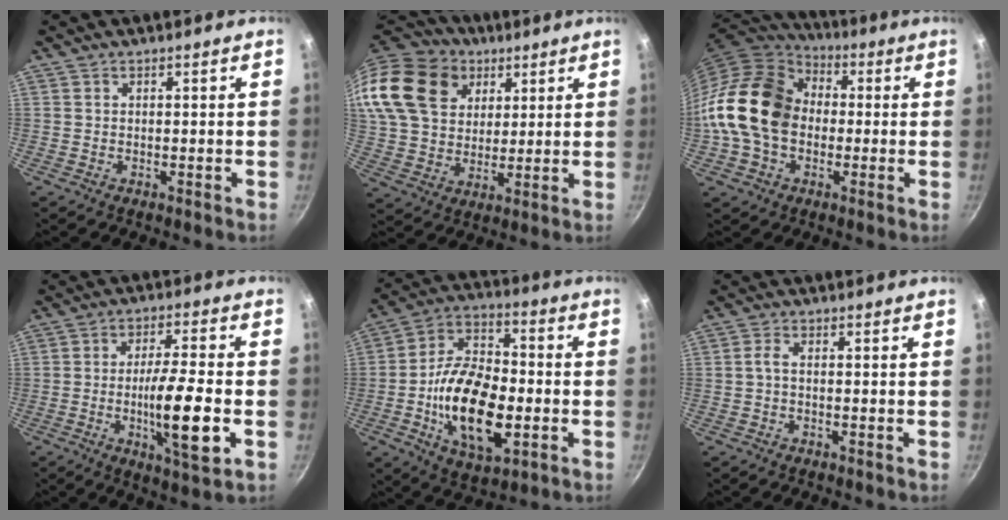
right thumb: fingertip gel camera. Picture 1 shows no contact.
{"total": 26.5, "force": [13.2, 19.2, 12.5], "torque": [-0.278, 0.013, 0.251]}
{"total": 18.8, "force": [-0.3, 14.1, 12.3], "torque": [-0.205, 0.038, -0.017]}
{"total": 13.2, "force": [-3.2, 2.5, 12.5], "torque": [-0.211, 0.012, -0.055]}
{"total": 20.0, "force": [-4.1, 10.7, 16.4], "torque": [-0.275, 0.023, -0.077]}
{"total": 1.9, "force": [-0.3, 0.5, 1.9], "torque": [-0.051, 0.007, -0.009]}